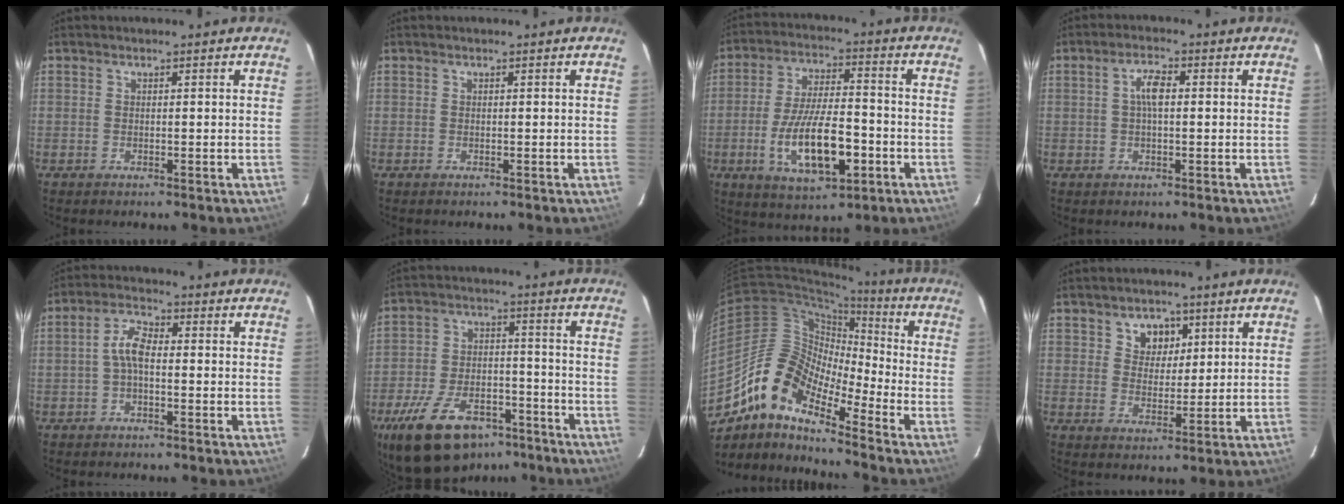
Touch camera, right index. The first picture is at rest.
{"total": 0.0}
{"total": 14.8, "force": [-4.8, 5.2, 13.0], "torque": [-0.257, -0.011, -0.074]}
{"total": 3.5, "force": [0.3, 1.2, 3.2], "torque": [-0.063, 0.009, 0.006]}
{"total": 4.3, "force": [-0.6, 2.2, 3.7], "torque": [-0.076, 0.017, -0.011]}
{"total": 19.3, "force": [-12.9, 9.6, 10.8], "torque": [-0.223, -0.011, -0.203]}
{"total": 13.1, "force": [-9.6, 4.2, 7.9], "torque": [-0.126, 0.010, -0.199]}
{"total": 5.2, "force": [2.5, 4.2, 1.8], "torque": [-0.022, 0.007, 0.046]}